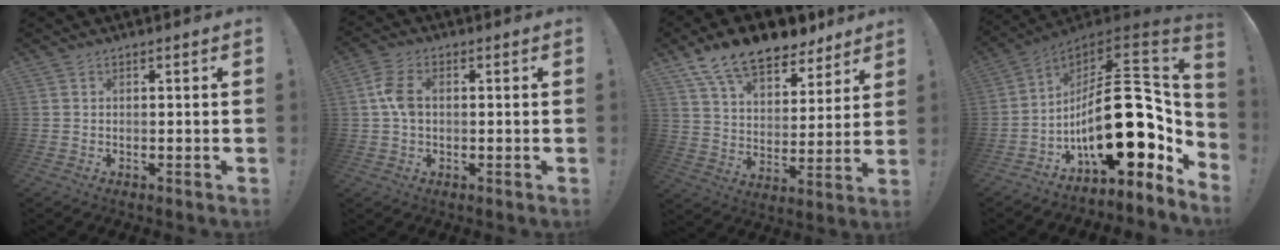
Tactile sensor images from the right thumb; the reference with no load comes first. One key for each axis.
{"total": 6.9, "fx": 0.4, "fy": 4.5, "fz": 5.3, "tx": -0.108, "ty": 0.005, "tz": 0.007}
{"total": 15.3, "fx": 11.9, "fy": 7.0, "fz": 6.6, "tx": -0.114, "ty": -0.086, "tz": 0.215}
{"total": 28.5, "fx": -4.1, "fy": 12.9, "fz": 25.1, "tx": -0.400, "ty": -0.001, "tz": -0.052}